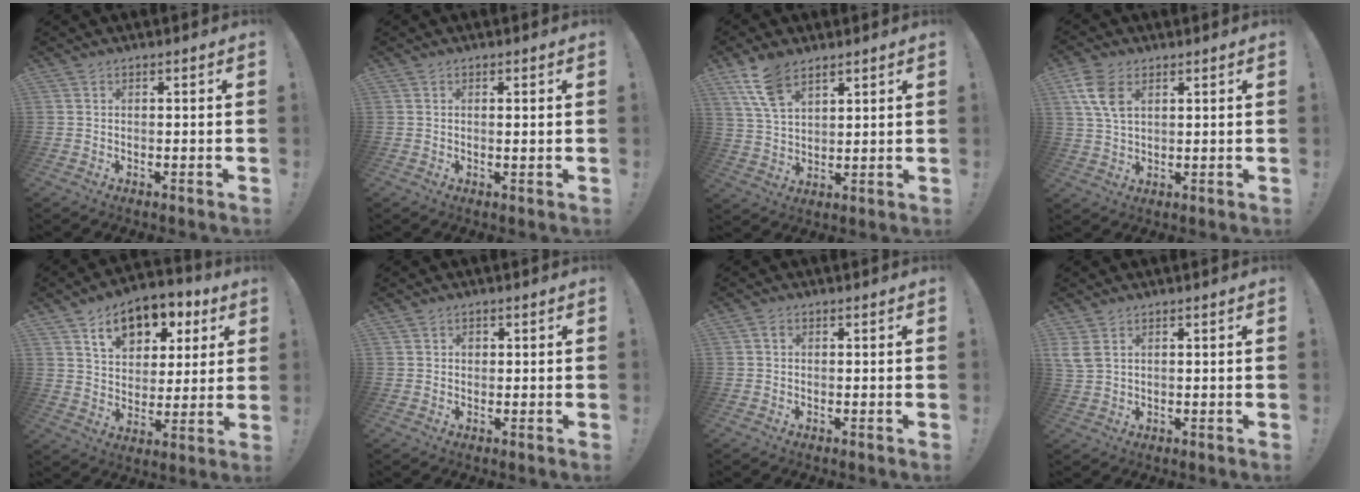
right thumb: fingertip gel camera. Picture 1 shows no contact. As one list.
[{"total": 0.9, "force": [0.5, 0.1, 0.8], "torque": [0.001, -0.006, 0.005]}, {"total": 10.0, "force": [6.4, 4.9, 5.8], "torque": [-0.102, -0.021, 0.124]}, {"total": 8.8, "force": [3.6, 5.3, 6.1], "torque": [-0.117, -0.005, 0.070]}, {"total": 13.6, "force": [7.5, 8.9, 7.1], "torque": [-0.096, -0.038, 0.134]}, {"total": 0.9, "force": [0.2, 0.9, 0.3], "torque": [0.001, 0.000, 0.001]}, {"total": 0.9, "force": [0.1, 0.7, 0.6], "torque": [-0.006, 0.001, 0.001]}, {"total": 4.1, "force": [2.1, 2.3, 2.8], "torque": [-0.053, -0.004, 0.039]}]